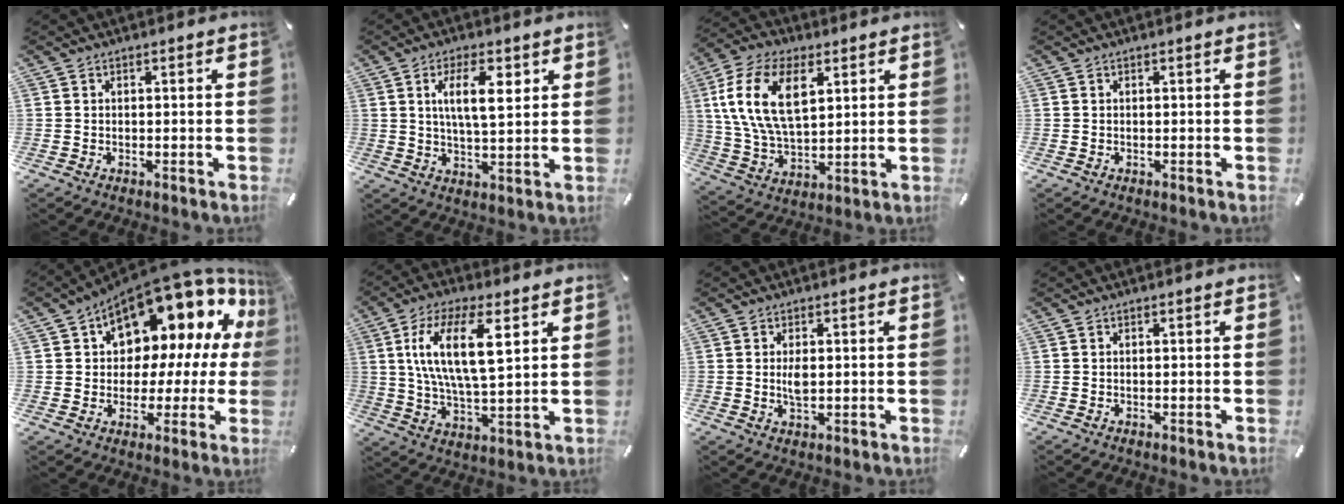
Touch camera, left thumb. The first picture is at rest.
{"total": 9.7, "force": [3.7, 3.6, 8.2], "torque": [-0.137, -0.005, 0.057]}
{"total": 15.6, "force": [5.5, 8.9, 11.6], "torque": [-0.277, -0.001, 0.096]}
{"total": 0.0}
{"total": 16.4, "force": [9.8, 9.3, 9.4], "torque": [-0.125, -0.096, 0.164]}
{"total": 14.8, "force": [5.5, 5.7, 12.5], "torque": [-0.237, 0.003, 0.092]}
{"total": 3.1, "force": [0.4, 1.3, 2.7], "torque": [-0.055, -0.003, 0.001]}
{"total": 0.0}